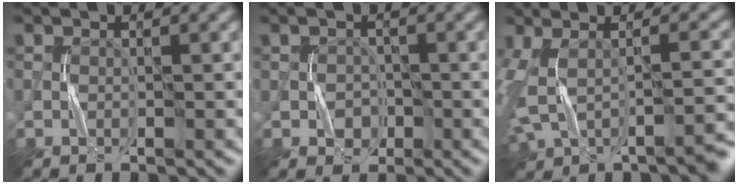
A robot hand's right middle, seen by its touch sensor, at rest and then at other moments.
{"total": 1.4, "force": [-0.4, 1.4, 0.1], "torque": [0.004, -0.001, -0.006]}
{"total": 6.5, "force": [-1.8, 2.8, 5.6], "torque": [-0.110, -0.016, -0.029]}